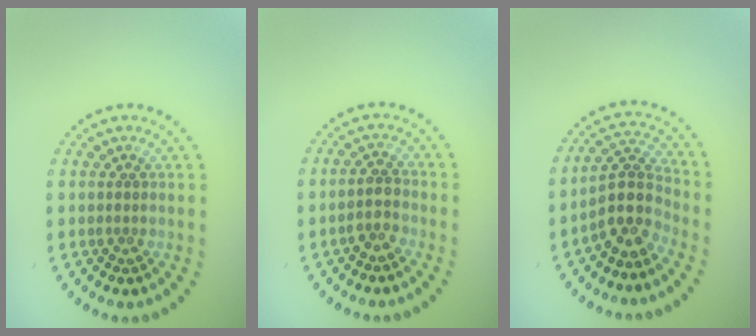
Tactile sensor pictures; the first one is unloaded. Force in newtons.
{"total": 1.7, "press": 1.7, "slide": 0.4}
{"total": 4.0, "press": 3.3, "slide": 2.2}